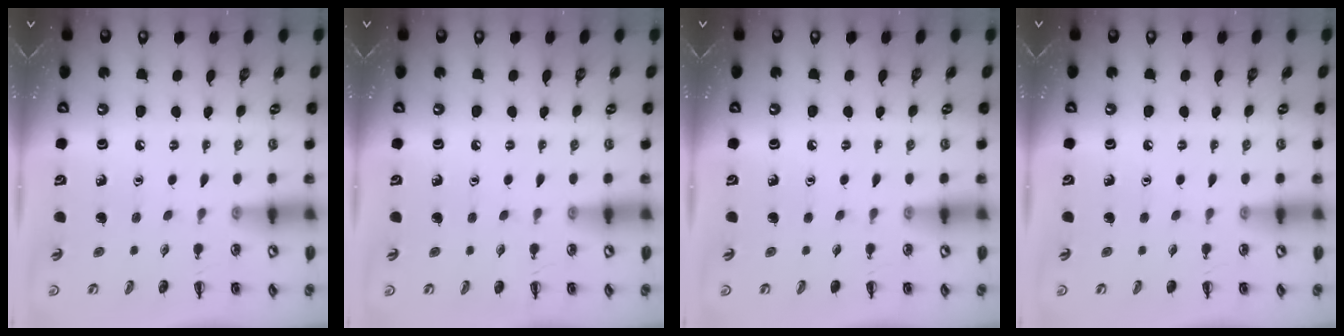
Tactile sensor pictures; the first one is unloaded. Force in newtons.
{"total": 0.0}
{"total": 0.0}
{"total": 0.0}